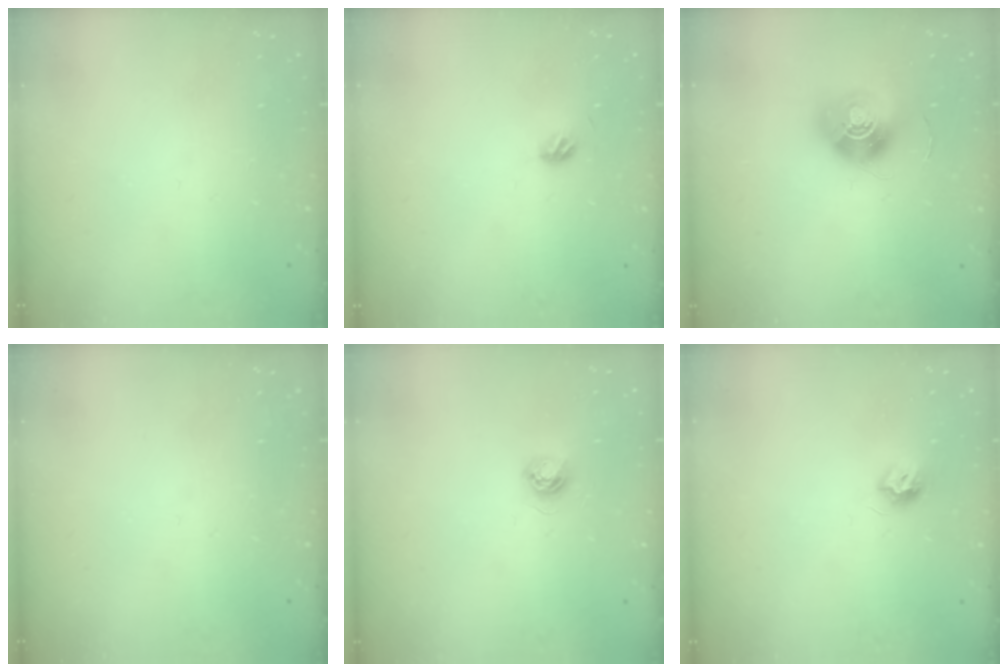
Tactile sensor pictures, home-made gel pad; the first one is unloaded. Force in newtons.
{"total": 3.8, "press": 3.7, "slide": 0.8}
{"total": 13.1, "press": 13.1, "slide": 0.5}
{"total": 0.0}
{"total": 4.4, "press": 4.4, "slide": 0.5}
{"total": 7.4, "press": 7.4, "slide": 0.5}